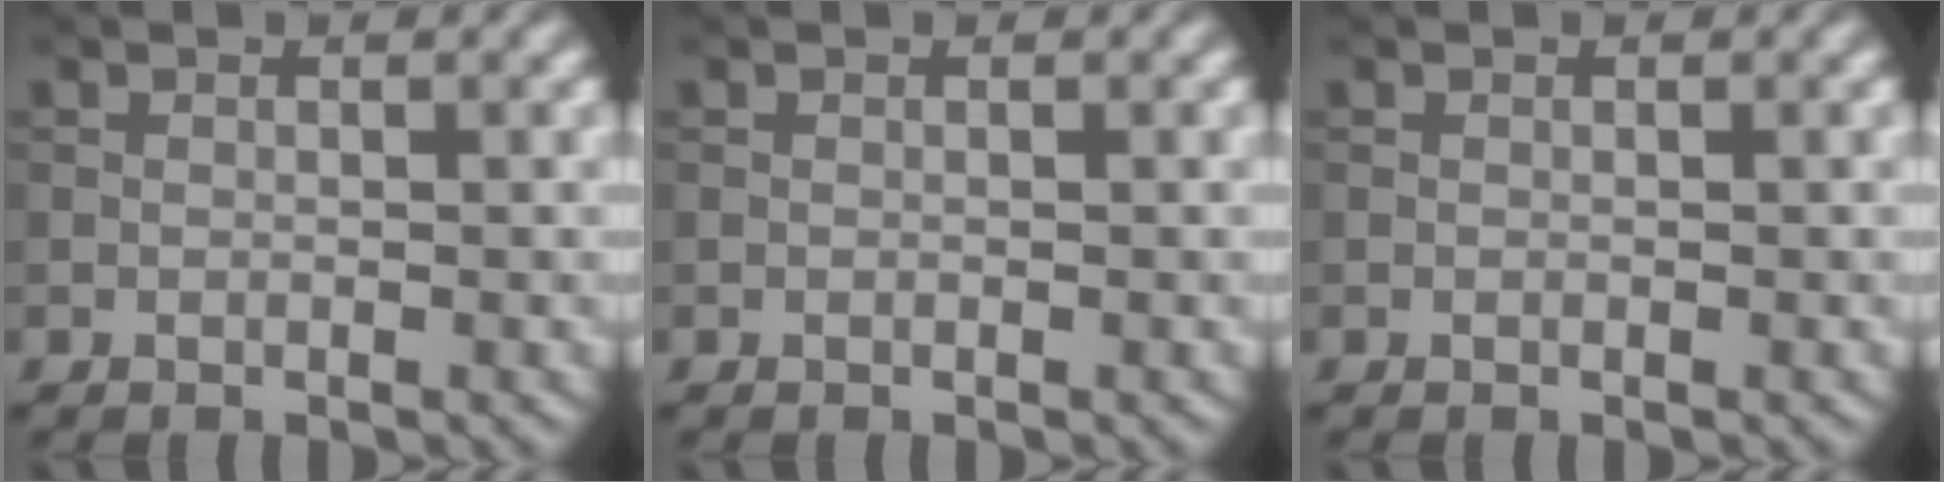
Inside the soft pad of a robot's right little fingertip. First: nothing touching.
{"total": 0.0}
{"total": 0.0}